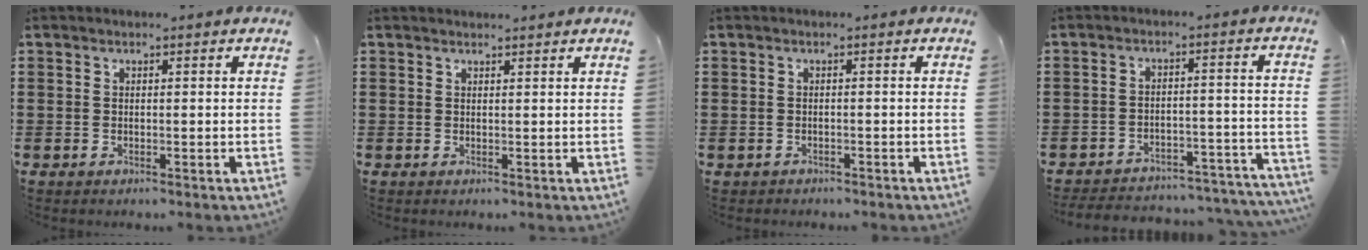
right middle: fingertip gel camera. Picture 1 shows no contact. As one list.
[{"total": 0.8, "force": [0.8, 0.0, 0.0], "torque": [0.005, -0.004, 0.014]}, {"total": 0.6, "force": [-0.6, 0.2, 0.0], "torque": [-0.002, 0.000, -0.013]}, {"total": 4.6, "force": [-4.5, 0.5, 1.1], "torque": [-0.018, 0.004, -0.091]}]